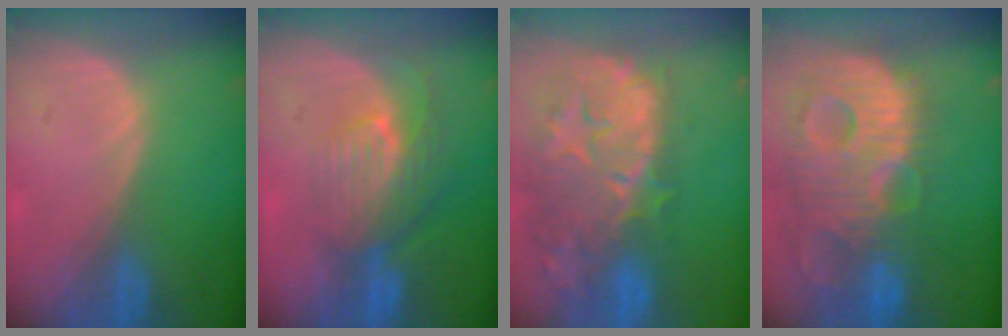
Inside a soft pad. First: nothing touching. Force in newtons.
{"total": 8.2, "press": 7.3, "slide": 3.7}
{"total": 14.4, "press": 11.8, "slide": 8.2}
{"total": 14.0, "press": 12.0, "slide": 7.1}